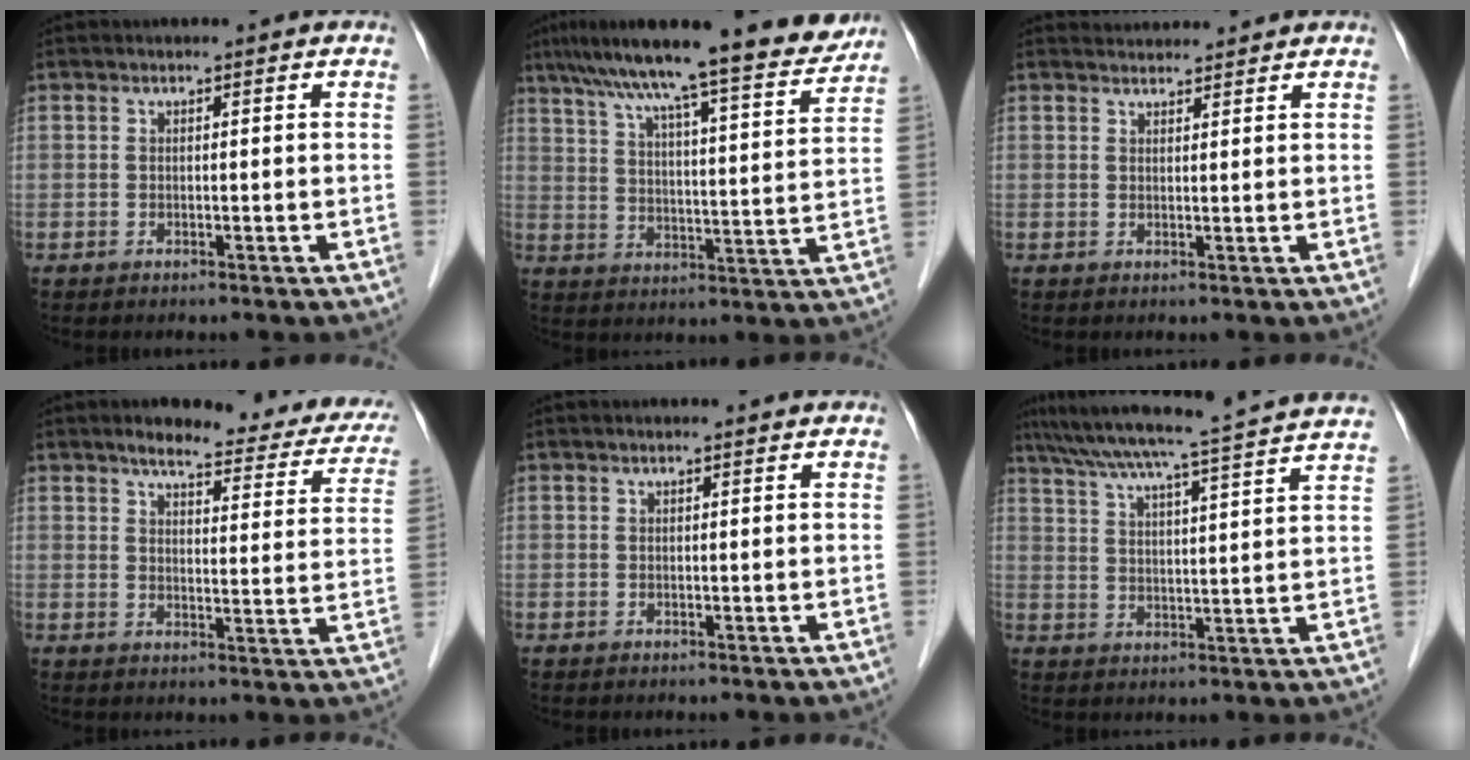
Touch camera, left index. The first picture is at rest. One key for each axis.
{"total": 19.4, "fx": 16.3, "fy": 1.4, "fz": 10.3, "tx": -0.160, "ty": 0.006, "tz": 0.230}
{"total": 3.0, "fx": 3.0, "fy": 0.4, "fz": 0.0, "tx": -0.008, "ty": 0.024, "tz": 0.049}
{"total": 18.3, "fx": 15.0, "fy": 4.6, "fz": 9.4, "tx": -0.095, "ty": 0.004, "tz": 0.166}
{"total": 2.3, "fx": 2.1, "fy": 0.0, "fz": 0.9, "tx": -0.014, "ty": 0.012, "tz": 0.024}
{"total": 21.7, "fx": 19.2, "fy": -1.2, "fz": 10.0, "tx": -0.177, "ty": -0.012, "tz": 0.251}